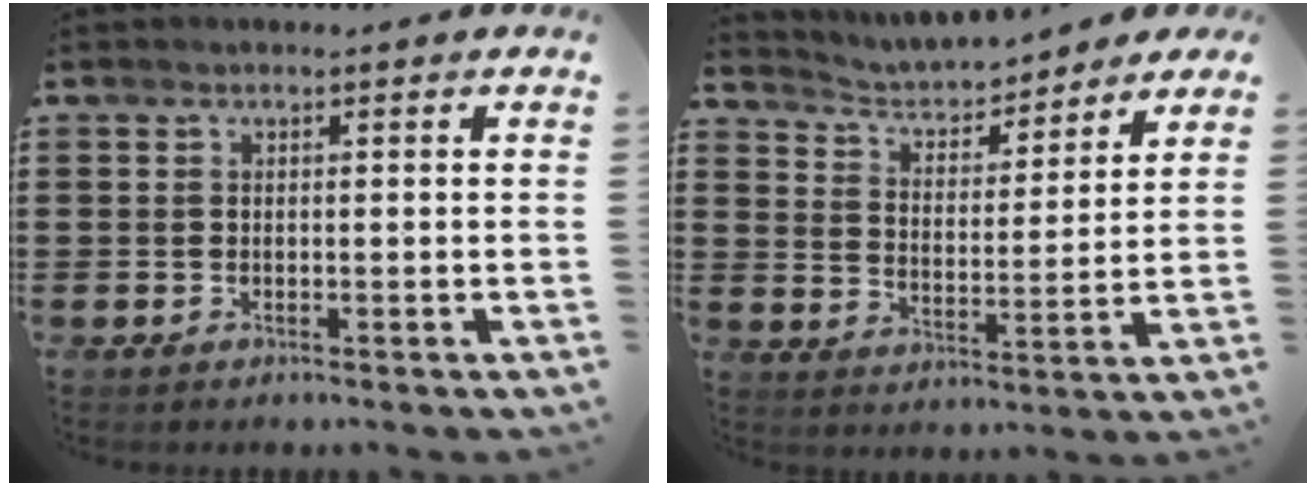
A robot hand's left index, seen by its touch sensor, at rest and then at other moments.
{"total": 3.9, "force": [3.8, 0.9, 0.5], "torque": [-0.035, -0.026, 0.058]}